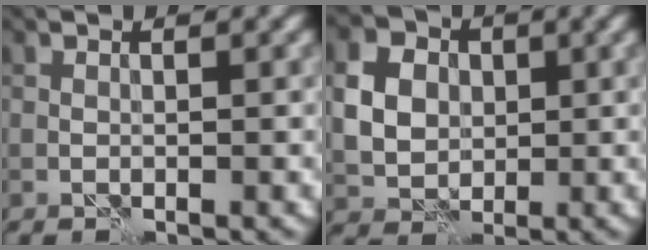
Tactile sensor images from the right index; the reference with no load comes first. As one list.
[{"total": 5.5, "force": [0.7, 4.6, 3.0], "torque": [-0.070, 0.007, 0.010]}]